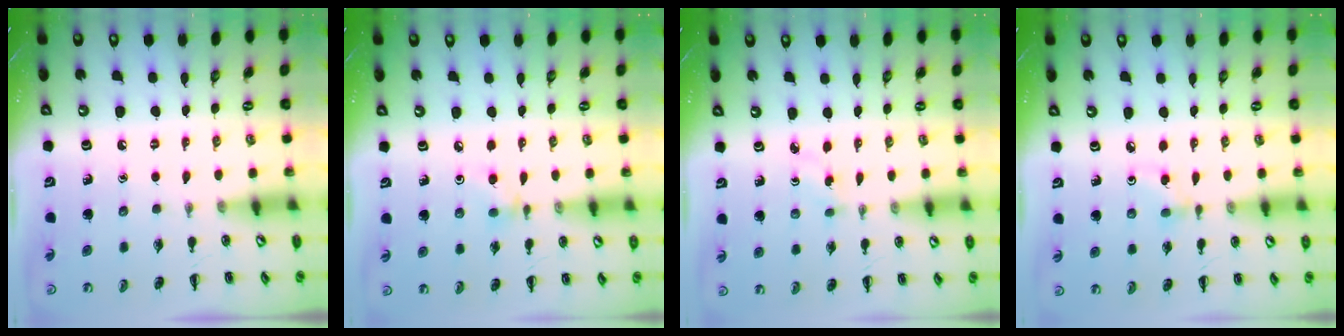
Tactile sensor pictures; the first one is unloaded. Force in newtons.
{"total": 3.8, "press": 3.6, "slide": 1.4}
{"total": 1.8, "press": 1.6, "slide": 0.7}
{"total": 2.6, "press": 2.5, "slide": 0.8}